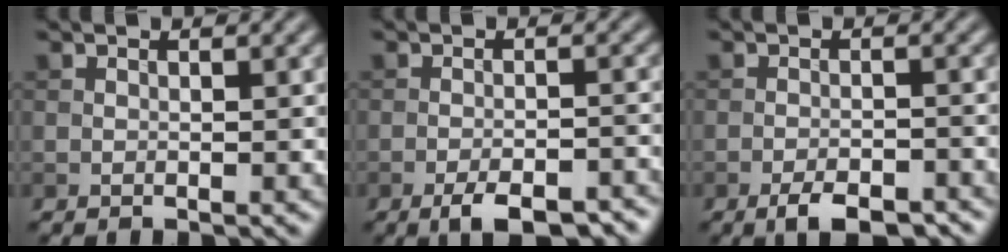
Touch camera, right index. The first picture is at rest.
{"total": 5.5, "force": [-3.9, 1.6, 3.5], "torque": [-0.056, -0.006, -0.057]}
{"total": 4.1, "force": [-2.9, 1.3, 2.5], "torque": [-0.041, -0.002, -0.047]}